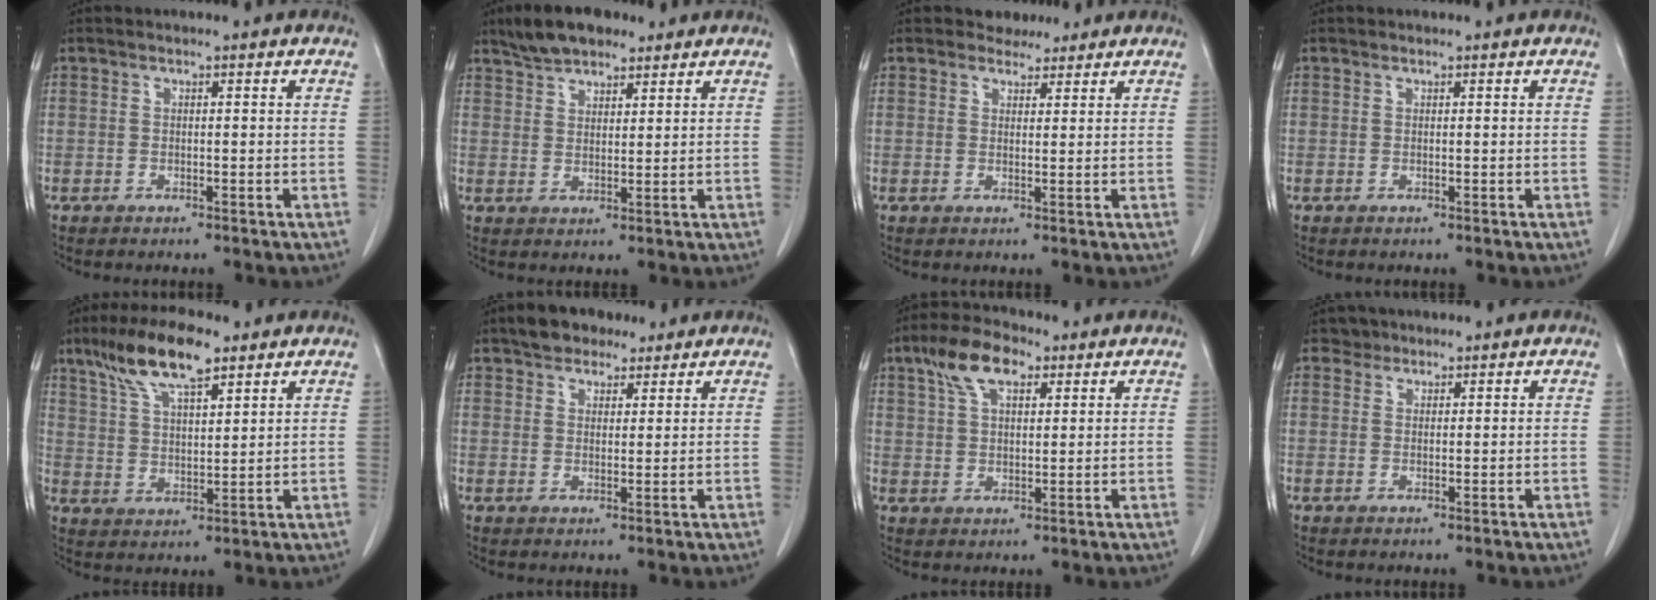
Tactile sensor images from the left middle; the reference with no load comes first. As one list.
[{"total": 7.0, "force": [5.6, 2.8, 3.2], "torque": [-0.062, 0.017, 0.102]}, {"total": 2.6, "force": [2.3, 1.3, 0.0], "torque": [0.000, 0.005, 0.036]}, {"total": 0.0}, {"total": 11.0, "force": [7.5, 2.8, 7.5], "torque": [-0.148, 0.017, 0.141]}, {"total": 6.0, "force": [4.7, 3.1, 2.3], "torque": [-0.039, 0.016, 0.083]}, {"total": 7.9, "force": [4.5, 3.4, 5.5], "torque": [-0.112, 0.021, 0.084]}, {"total": 1.6, "force": [1.3, 0.9, -0.3], "torque": [0.010, 0.002, 0.017]}]